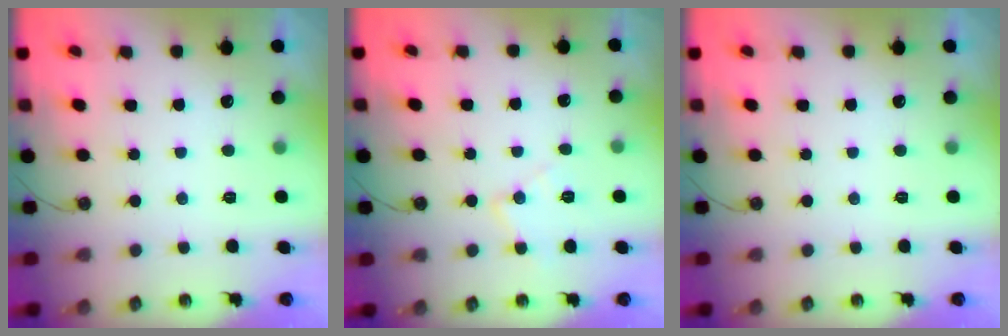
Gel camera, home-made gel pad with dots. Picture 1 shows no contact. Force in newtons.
{"total": 8.4, "press": 8.4, "slide": 0.7}
{"total": 0.0}